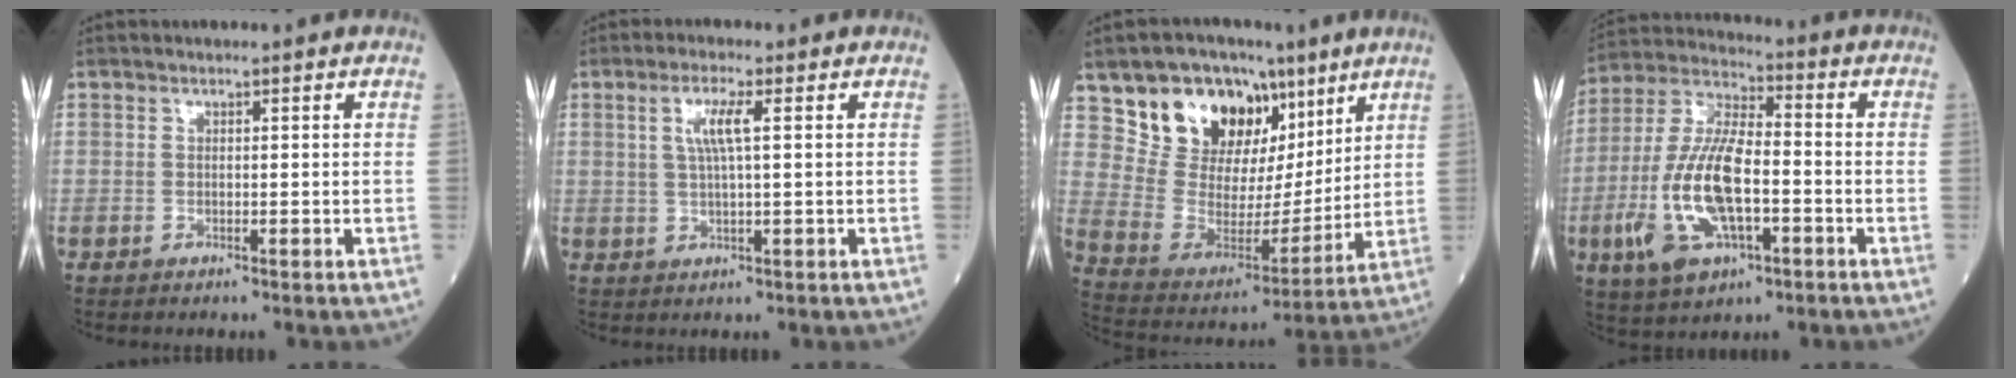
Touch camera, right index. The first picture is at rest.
{"total": 4.2, "force": [1.3, 0.1, 4.1], "torque": [-0.084, 0.004, 0.025]}
{"total": 16.5, "force": [9.8, 9.8, 9.0], "torque": [-0.156, 0.019, 0.187]}
{"total": 15.6, "force": [-4.0, 5.9, 13.9], "torque": [-0.303, 0.002, -0.072]}